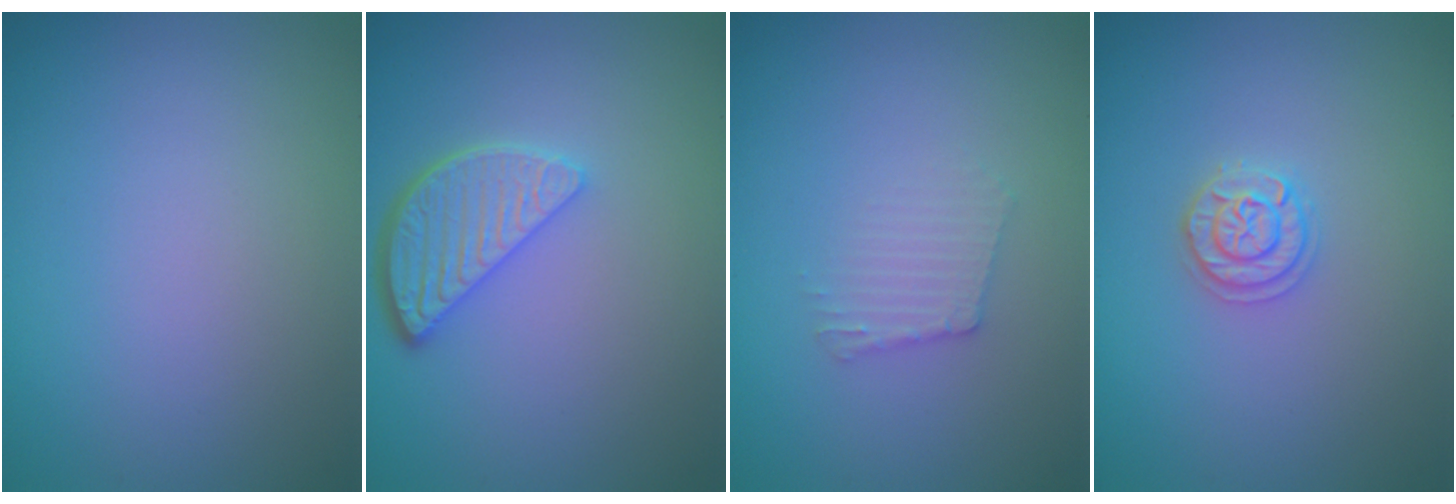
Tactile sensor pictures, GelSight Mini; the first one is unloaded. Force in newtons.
{"total": 3.6, "press": 3.0, "slide": 2.0}
{"total": 1.7, "press": 1.7, "slide": 0.2}
{"total": 1.9, "press": 1.8, "slide": 0.3}